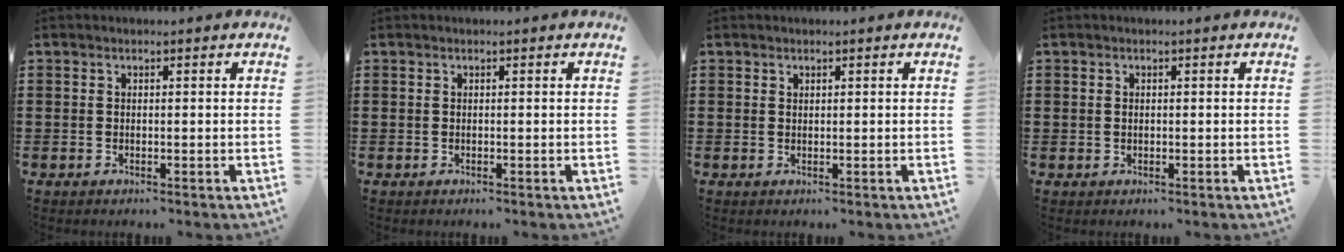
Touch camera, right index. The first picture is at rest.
{"total": 0.0}
{"total": 0.5, "force": [0.4, 0.3, 0.1], "torque": [-0.003, 0.002, 0.008]}
{"total": 0.6, "force": [0.1, 0.5, 0.2], "torque": [-0.006, 0.002, 0.002]}